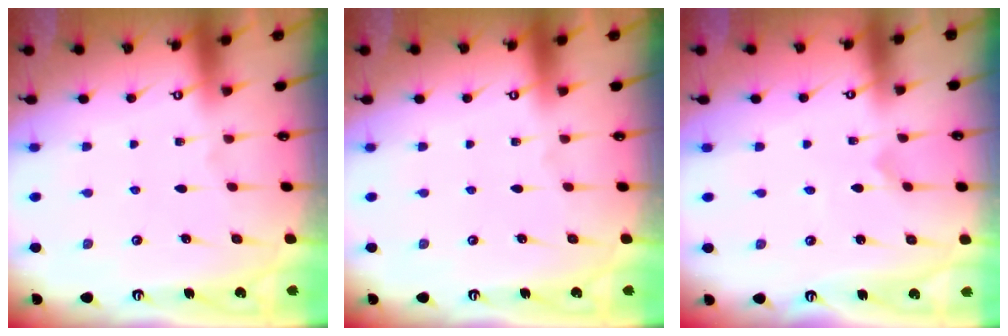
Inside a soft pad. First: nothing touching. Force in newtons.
{"total": 0.0}
{"total": 0.0}